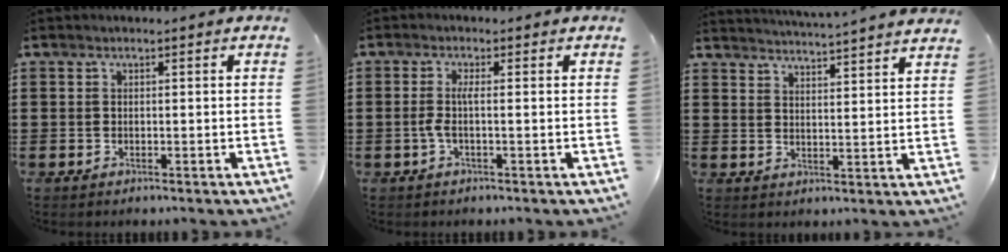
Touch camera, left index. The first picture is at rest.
{"total": 2.6, "force": [-0.5, 0.1, 2.5], "torque": [-0.062, -0.006, -0.015]}
{"total": 4.0, "force": [3.9, -1.0, 0.3], "torque": [-0.021, -0.026, 0.067]}